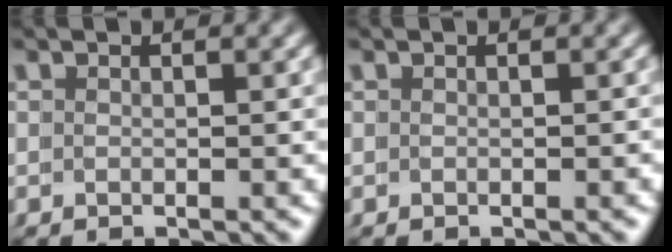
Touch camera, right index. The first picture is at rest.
{"total": 0.0}